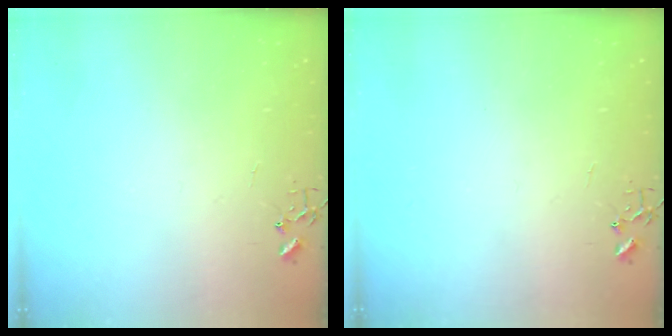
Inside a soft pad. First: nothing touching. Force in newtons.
{"total": 0.0}